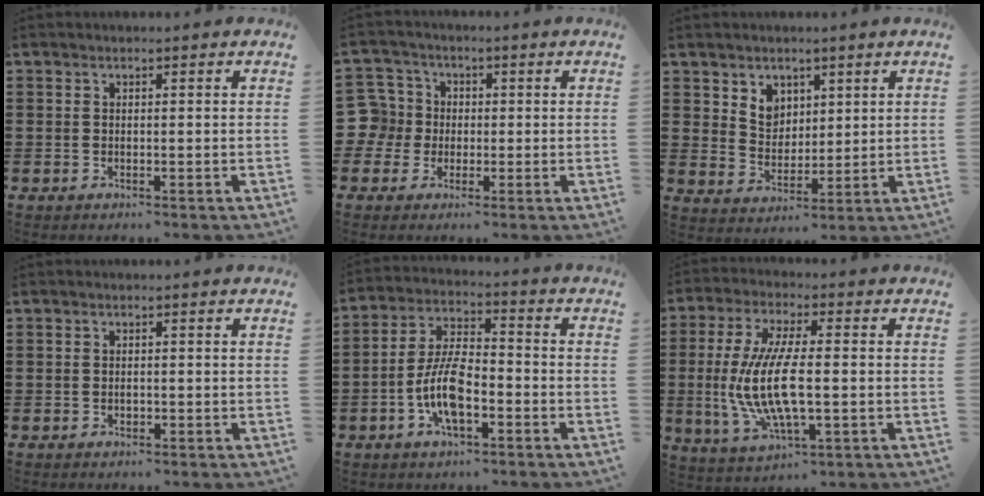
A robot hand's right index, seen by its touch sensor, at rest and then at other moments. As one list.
[{"total": 6.2, "force": [-0.5, 6.1, 1.1], "torque": [-0.068, 0.006, -0.015]}, {"total": 5.0, "force": [3.0, 3.9, 0.9], "torque": [-0.039, 0.006, 0.056]}, {"total": 0.8, "force": [-0.1, 0.4, 0.7], "torque": [-0.015, 0.000, -0.003]}, {"total": 9.0, "force": [-3.0, 3.9, 7.5], "torque": [-0.173, -0.003, -0.062]}, {"total": 11.4, "force": [-1.2, 3.8, 10.7], "torque": [-0.245, -0.018, -0.029]}]